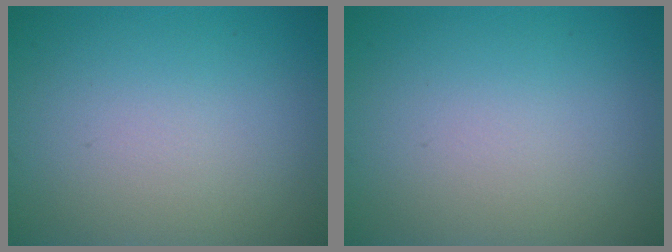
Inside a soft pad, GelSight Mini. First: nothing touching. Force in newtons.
{"total": 0.0}